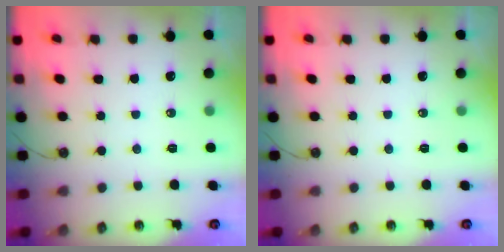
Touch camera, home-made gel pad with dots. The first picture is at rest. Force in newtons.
{"total": 0.0}